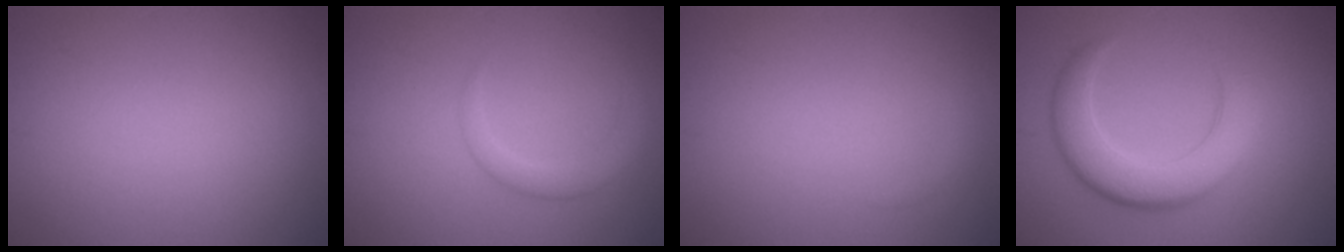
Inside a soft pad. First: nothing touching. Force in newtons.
{"total": 2.3, "press": 2.2, "slide": 0.1}
{"total": 0.5, "press": 0.5, "slide": 0.0}
{"total": 6.0, "press": 6.0, "slide": 0.5}